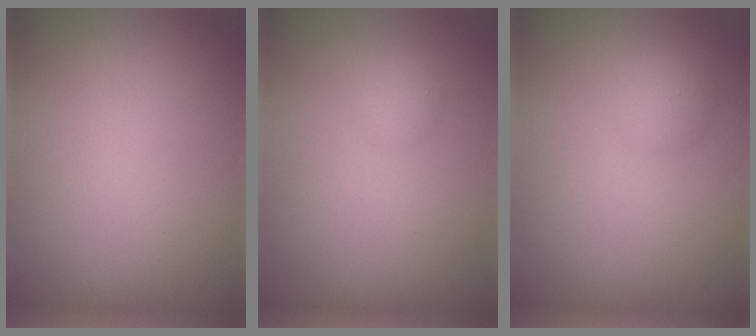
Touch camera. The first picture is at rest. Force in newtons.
{"total": 1.2, "press": 1.2, "slide": 0.0}
{"total": 1.6, "press": 1.6, "slide": 0.1}